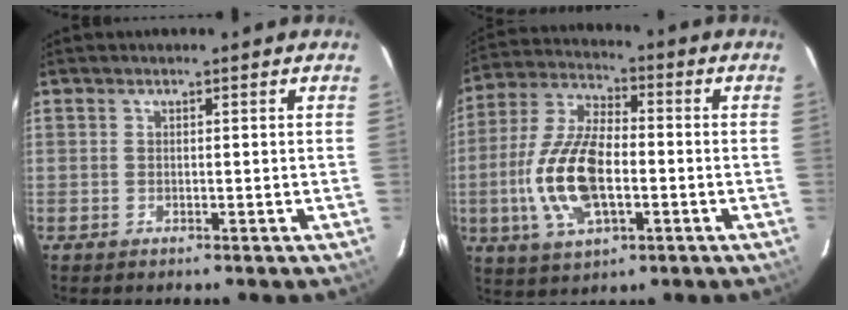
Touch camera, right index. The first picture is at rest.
{"total": 15.5, "force": [-3.1, 7.3, 13.4], "torque": [-0.287, 0.002, -0.056]}